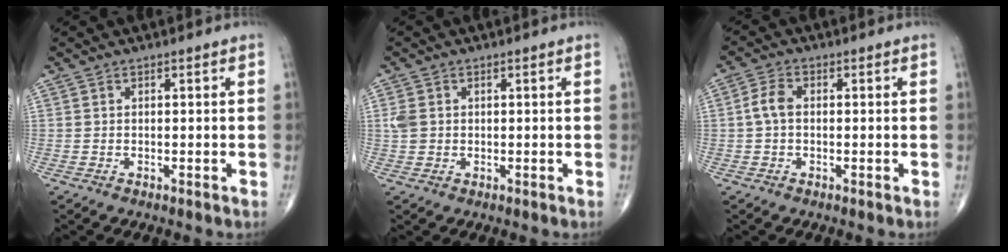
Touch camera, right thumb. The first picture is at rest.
{"total": 2.6, "force": [0.3, 2.1, 1.5], "torque": [-0.035, 0.002, 0.008]}
{"total": 3.6, "force": [0.0, 2.3, 2.8], "torque": [-0.057, 0.009, -0.005]}